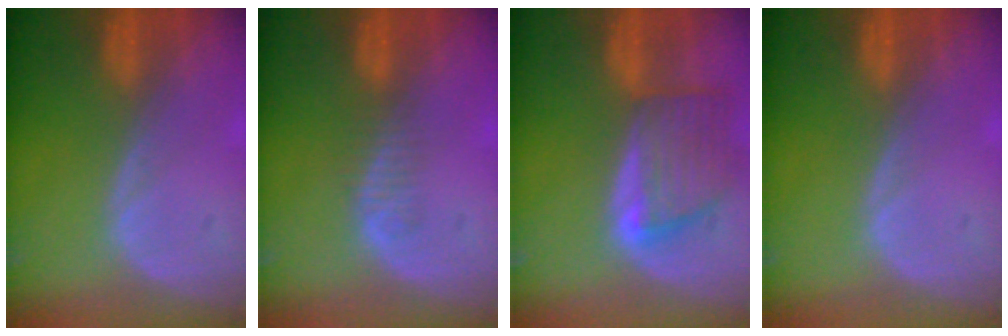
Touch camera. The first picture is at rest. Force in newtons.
{"total": 1.9, "press": 1.6, "slide": 1.0}
{"total": 7.7, "press": 7.0, "slide": 3.2}
{"total": 0.0}